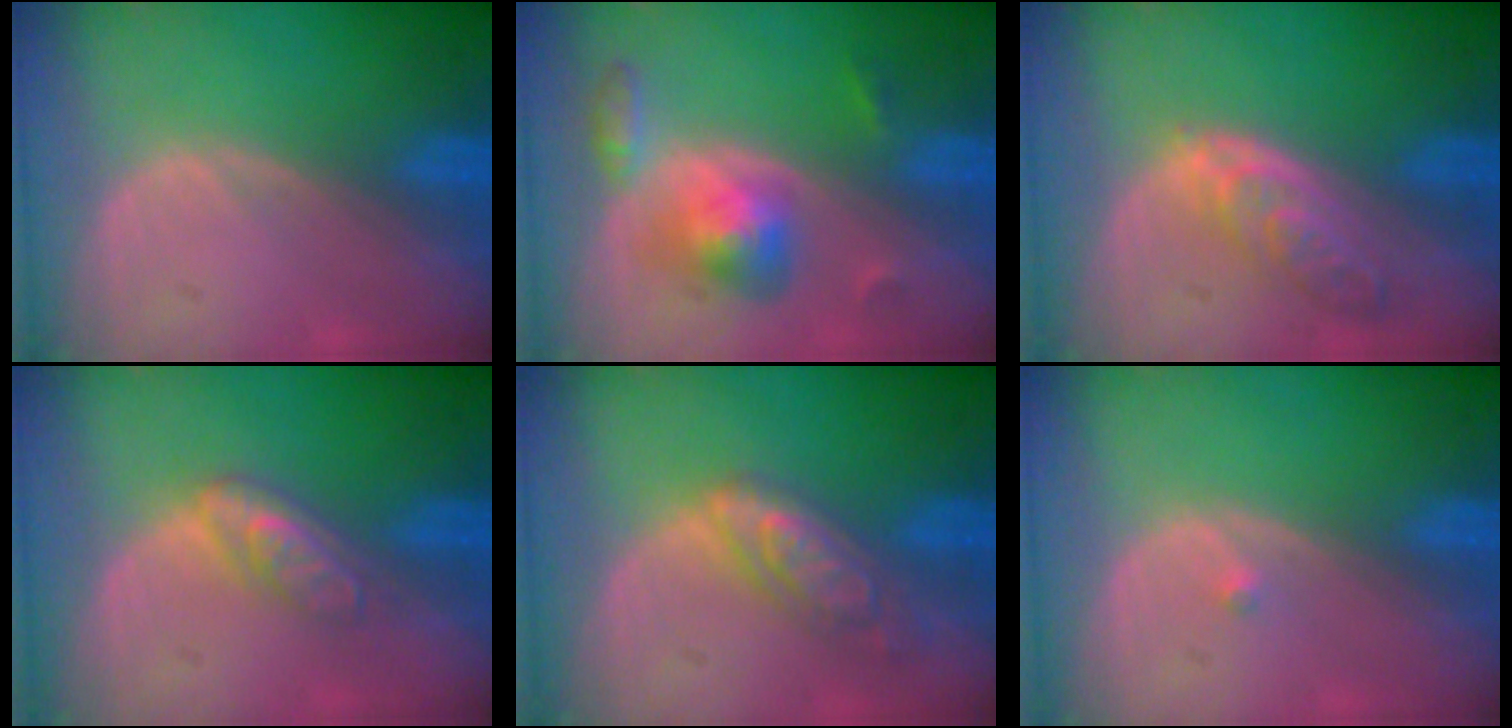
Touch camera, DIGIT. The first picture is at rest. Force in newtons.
{"total": 5.6, "press": 5.6, "slide": 0.2}
{"total": 5.4, "press": 5.2, "slide": 1.5}
{"total": 4.7, "press": 4.2, "slide": 2.1}
{"total": 6.4, "press": 5.7, "slide": 3.0}
{"total": 0.5, "press": 0.4, "slide": 0.3}